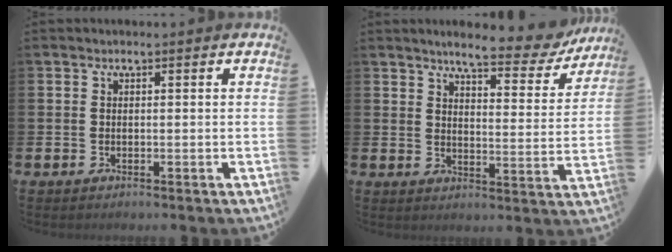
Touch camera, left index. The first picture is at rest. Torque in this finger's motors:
{"motor_torque": [1.08, -1.06, 0.58, 0.06]}